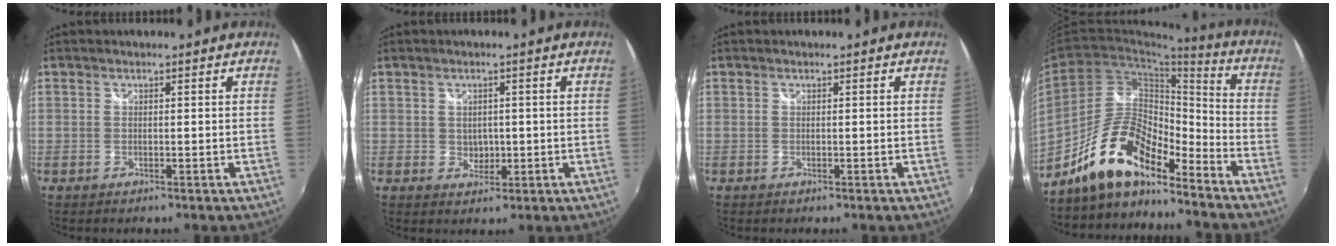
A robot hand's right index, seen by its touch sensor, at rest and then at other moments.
{"total": 2.7, "force": [0.1, 2.5, 1.0], "torque": [-0.013, 0.001, 0.005]}
{"total": 0.0}
{"total": 14.7, "force": [-11.6, 4.4, 7.8], "torque": [-0.153, 0.012, -0.218]}